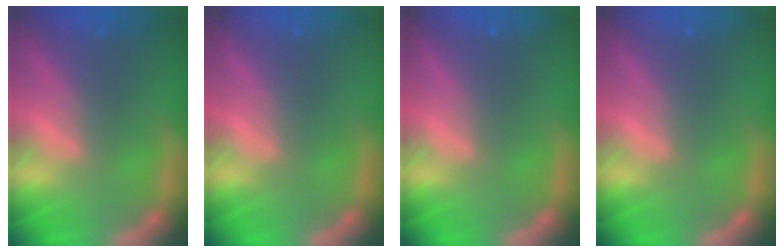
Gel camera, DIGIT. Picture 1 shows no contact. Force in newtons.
{"total": 0.0}
{"total": 0.0}
{"total": 0.0}